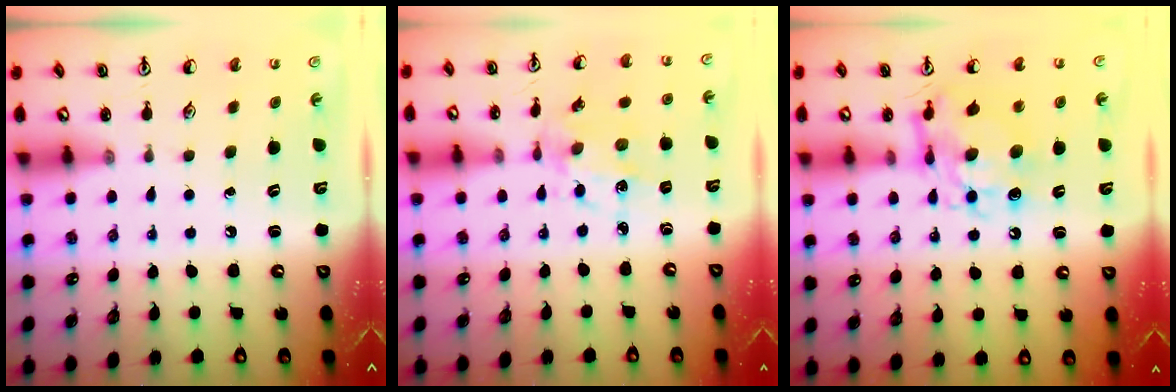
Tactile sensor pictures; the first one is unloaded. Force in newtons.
{"total": 5.3, "press": 5.1, "slide": 1.5}
{"total": 10.2, "press": 10.2, "slide": 1.0}